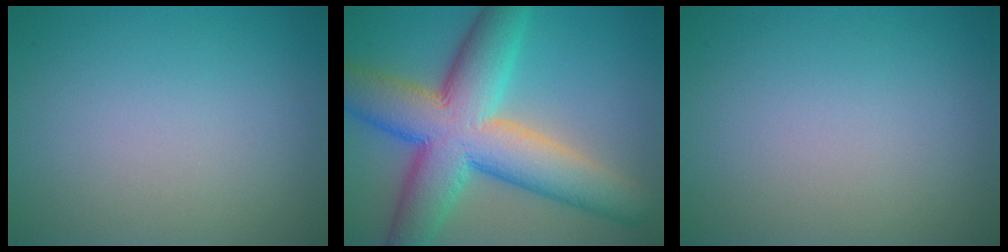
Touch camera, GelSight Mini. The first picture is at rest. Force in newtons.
{"total": 12.5, "press": 12.5, "slide": 0.8}
{"total": 0.0}